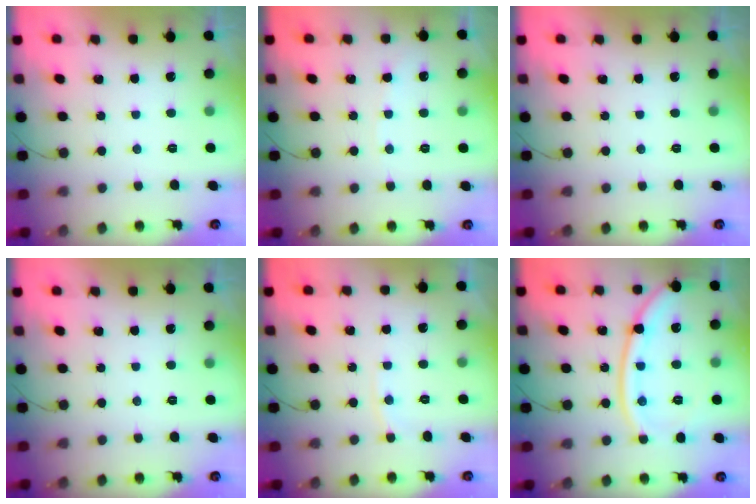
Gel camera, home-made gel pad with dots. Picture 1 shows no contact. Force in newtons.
{"total": 3.1, "press": 3.0, "slide": 0.5}
{"total": 0.0}
{"total": 0.0}
{"total": 3.1, "press": 3.0, "slide": 0.3}
{"total": 15.6, "press": 15.5, "slide": 1.9}